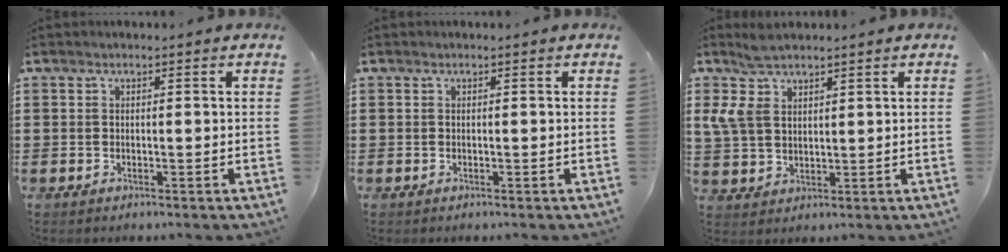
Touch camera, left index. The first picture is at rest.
{"total": 0.0}
{"total": 5.8, "force": [3.8, 3.1, 3.2], "torque": [-0.083, 0.000, 0.071]}